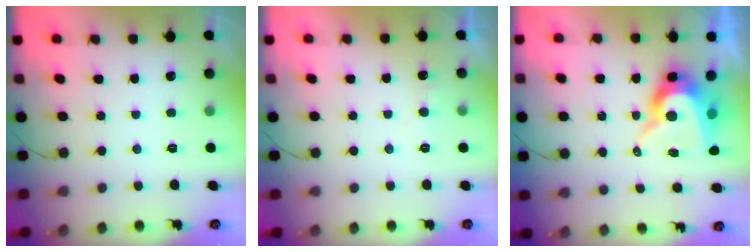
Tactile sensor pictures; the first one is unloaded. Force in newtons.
{"total": 3.7, "press": 3.7, "slide": 0.4}
{"total": 11.4, "press": 11.3, "slide": 0.8}